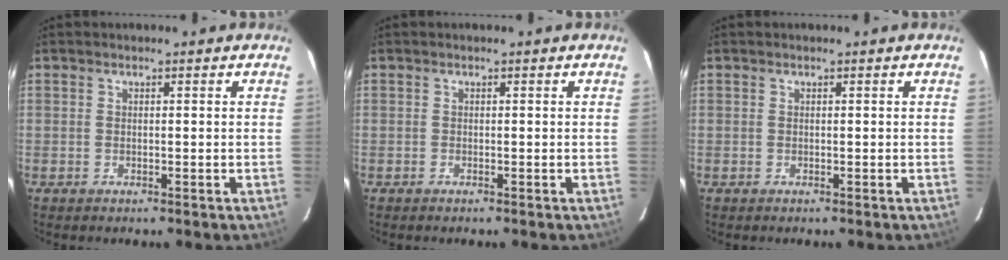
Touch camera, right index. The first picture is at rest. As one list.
[{"total": 0.0}, {"total": 0.0}]